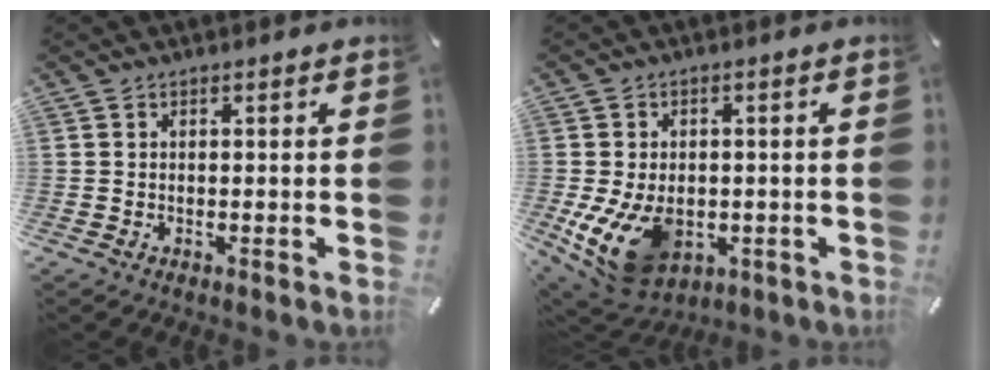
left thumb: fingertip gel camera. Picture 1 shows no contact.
{"total": 13.0, "force": [-3.2, 9.3, 8.5], "torque": [-0.159, 0.005, -0.050]}